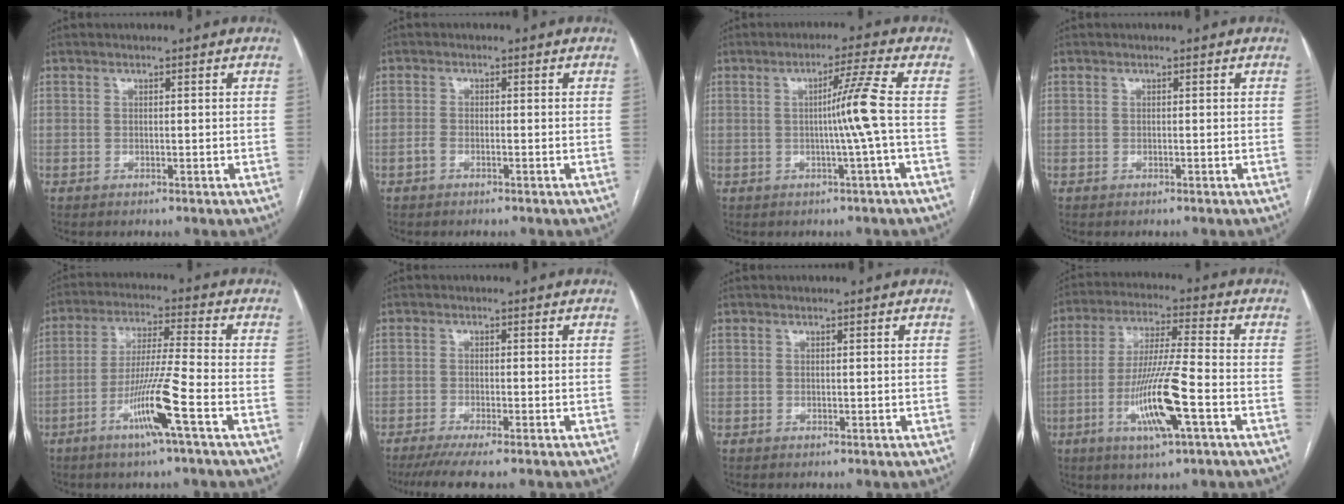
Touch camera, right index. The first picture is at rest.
{"total": 1.2, "force": [-0.7, 0.5, 0.9], "torque": [-0.017, 0.005, -0.011]}
{"total": 5.9, "force": [-0.5, -2.1, 5.4], "torque": [-0.091, 0.004, -0.005]}
{"total": 0.0}
{"total": 10.3, "force": [-4.7, -1.1, 9.1], "torque": [-0.175, -0.010, -0.093]}
{"total": 6.6, "force": [-5.3, -0.1, 3.9], "torque": [-0.055, -0.015, -0.084]}
{"total": 0.0}
{"total": 12.5, "force": [-4.4, 0.4, 11.7], "torque": [-0.229, -0.011, -0.081]}